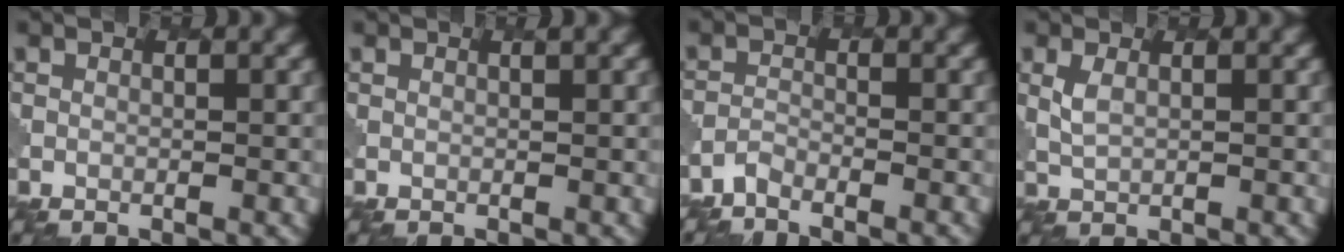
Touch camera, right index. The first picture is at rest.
{"total": 0.6, "force": [0.3, 0.1, 0.5], "torque": [-0.004, -0.001, 0.006]}
{"total": 1.4, "force": [-1.4, 0.2, -0.1], "torque": [0.001, -0.003, -0.033]}
{"total": 1.1, "force": [0.8, 0.4, 0.7], "torque": [-0.019, -0.004, 0.019]}